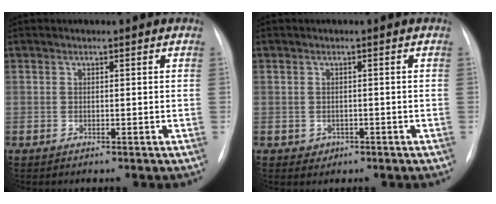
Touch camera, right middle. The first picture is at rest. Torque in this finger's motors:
{"motor_torque": [0.32, -0.08, 0.03, 0.00]}